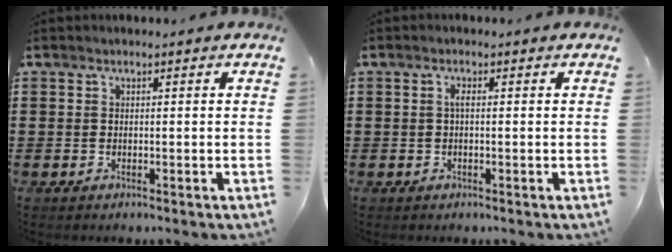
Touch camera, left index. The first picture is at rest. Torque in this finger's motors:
{"motor_torque": [0.20, -0.16, 0.04, 0.03]}